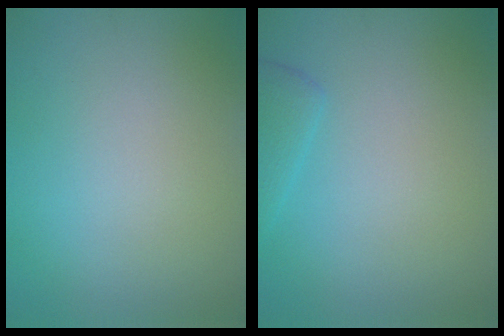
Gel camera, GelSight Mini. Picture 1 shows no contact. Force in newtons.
{"total": 2.0, "press": 2.0, "slide": 0.2}